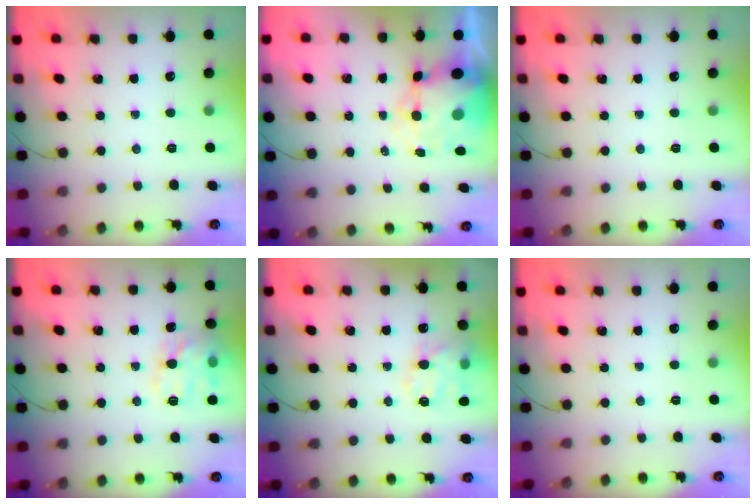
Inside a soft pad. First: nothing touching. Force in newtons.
{"total": 9.4, "press": 9.0, "slide": 2.5}
{"total": 0.0}
{"total": 14.1, "press": 14.1, "slide": 0.7}
{"total": 15.1, "press": 14.9, "slide": 2.4}
{"total": 0.0}